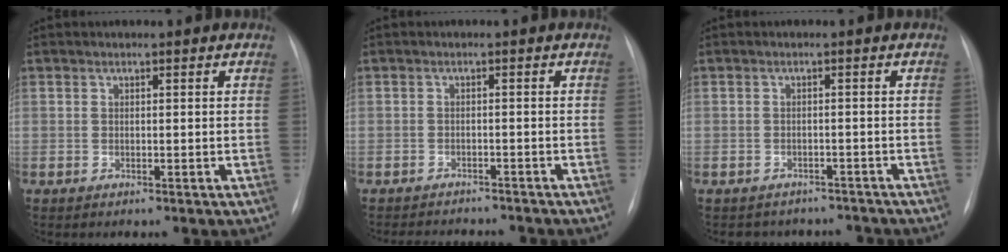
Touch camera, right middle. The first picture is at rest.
{"total": 7.8, "force": [-7.4, 1.7, 1.7], "torque": [-0.023, 0.001, -0.092]}
{"total": 6.7, "force": [-6.1, 2.9, 0.0], "torque": [0.002, 0.018, -0.066]}